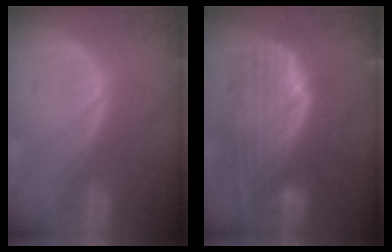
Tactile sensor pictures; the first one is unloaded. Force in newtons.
{"total": 9.9, "press": 8.8, "slide": 4.5}